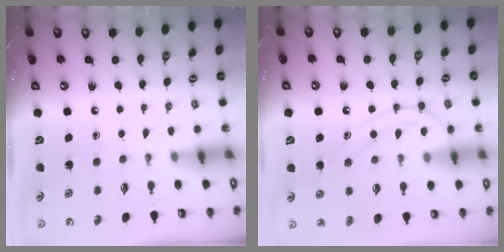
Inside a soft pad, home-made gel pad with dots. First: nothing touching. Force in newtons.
{"total": 14.0, "press": 14.0, "slide": 1.3}